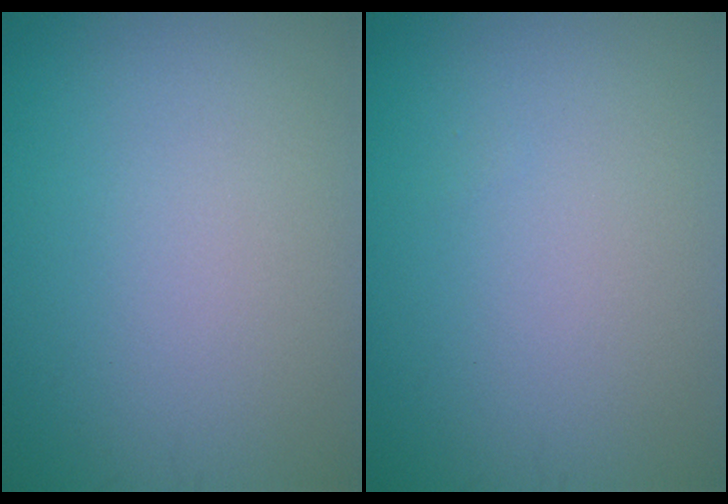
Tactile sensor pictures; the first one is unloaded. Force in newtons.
{"total": 0.0}